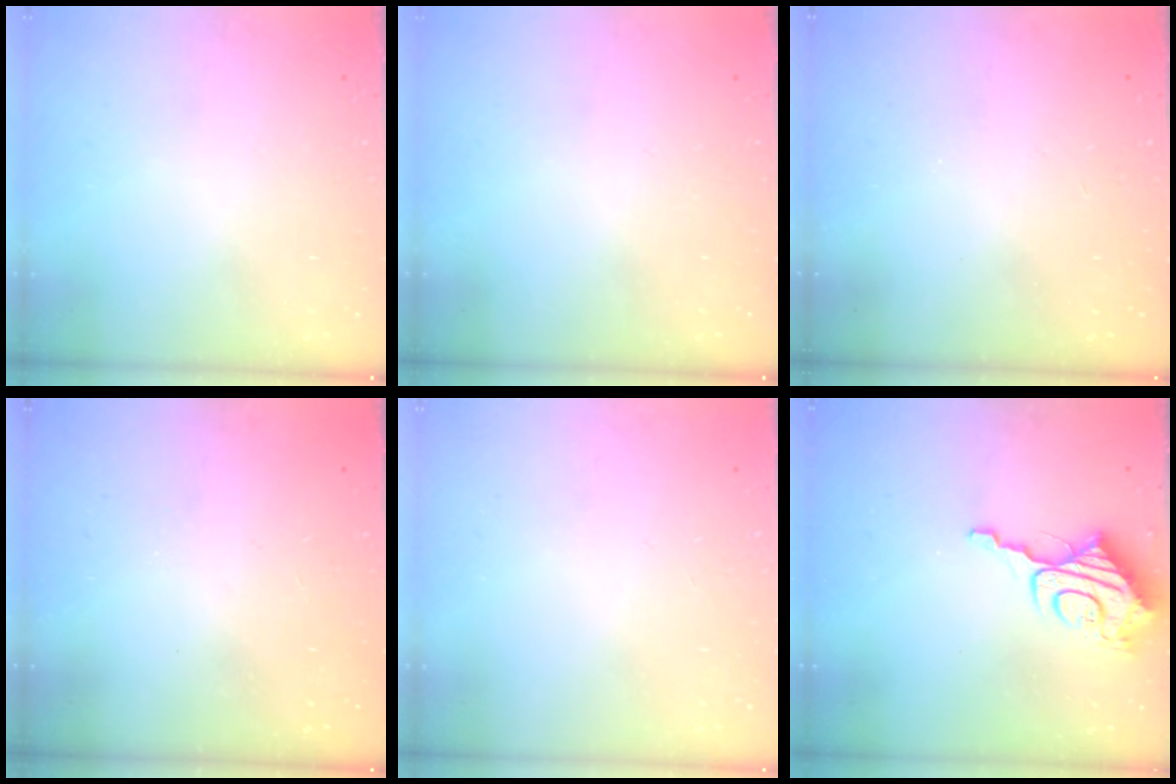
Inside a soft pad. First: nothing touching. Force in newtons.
{"total": 0.0}
{"total": 0.0}
{"total": 0.0}
{"total": 0.0}
{"total": 11.1, "press": 11.0, "slide": 1.1}